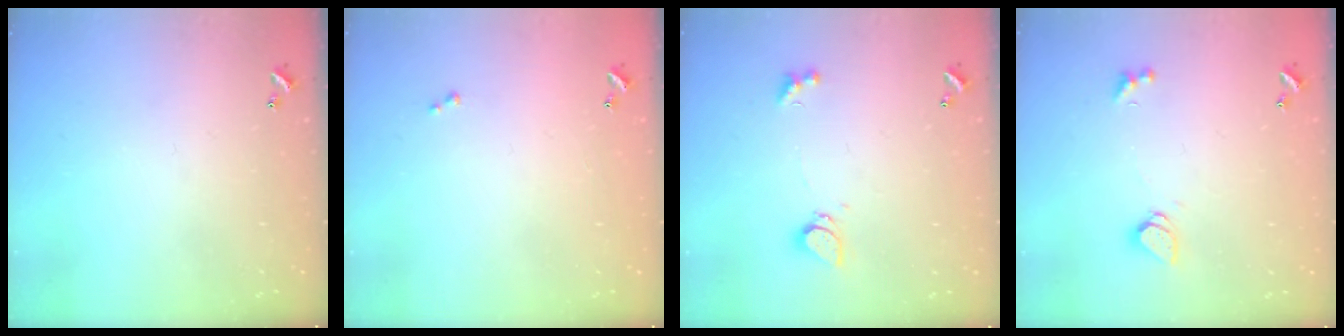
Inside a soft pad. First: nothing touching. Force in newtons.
{"total": 0.0}
{"total": 1.3, "press": 1.2, "slide": 0.4}
{"total": 1.5, "press": 1.4, "slide": 0.5}